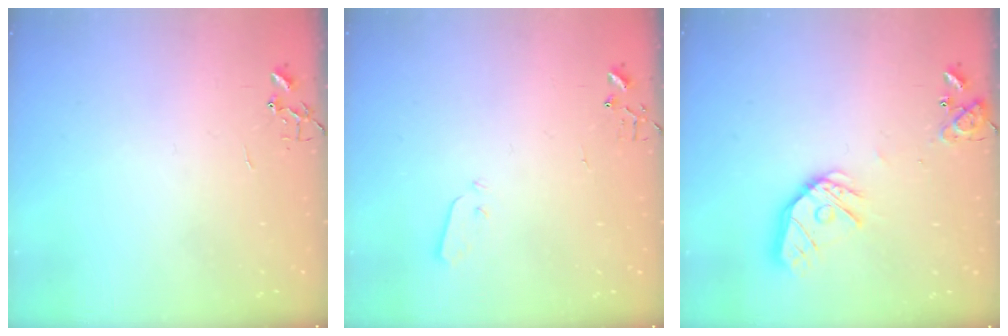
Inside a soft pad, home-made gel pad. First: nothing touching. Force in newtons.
{"total": 3.0, "press": 2.9, "slide": 0.3}
{"total": 15.4, "press": 15.3, "slide": 2.1}